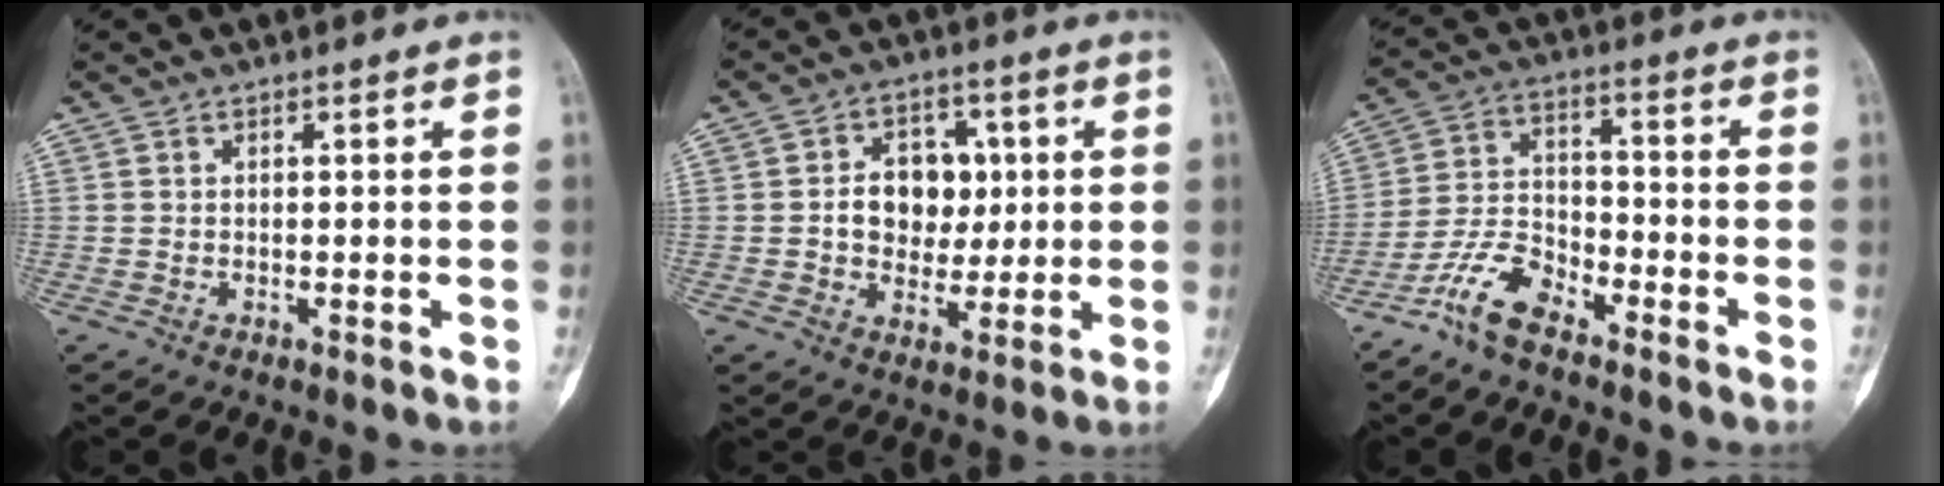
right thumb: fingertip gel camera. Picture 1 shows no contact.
{"total": 9.9, "force": [1.0, 7.7, 6.2], "torque": [-0.045, 0.007, 0.016]}
{"total": 9.0, "force": [-6.5, 3.5, 5.0], "torque": [-0.106, 0.043, -0.138]}